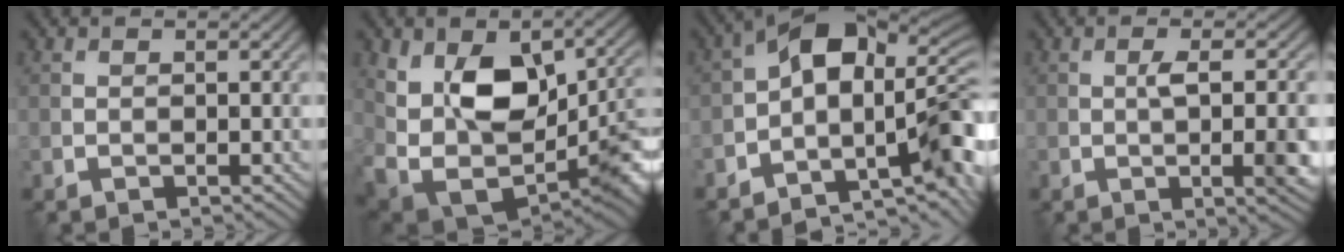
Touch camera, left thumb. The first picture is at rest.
{"total": 15.4, "force": [1.7, 9.3, 12.2], "torque": [-0.195, -0.034, 0.044]}
{"total": 13.8, "force": [-1.1, 7.8, 11.4], "torque": [-0.147, 0.013, -0.019]}
{"total": 5.8, "force": [-0.4, 1.3, 5.6], "torque": [-0.090, -0.002, -0.003]}